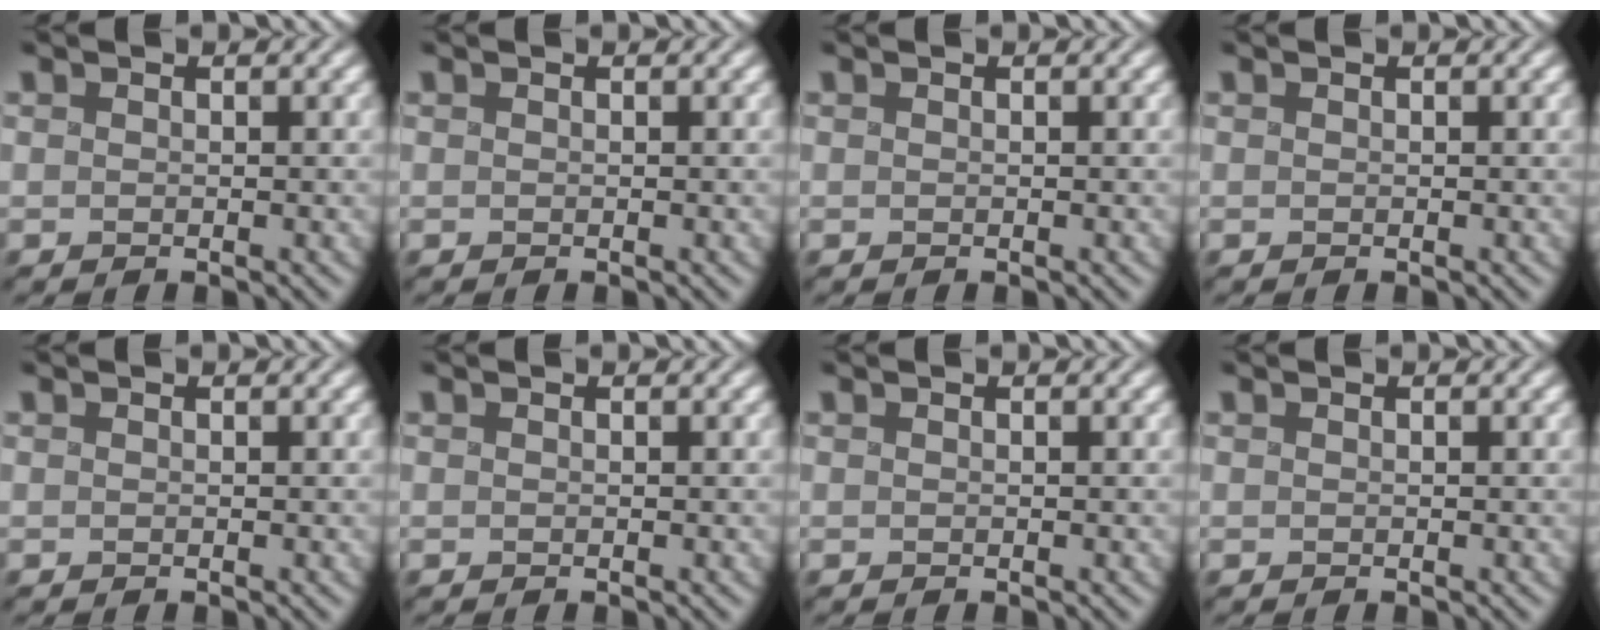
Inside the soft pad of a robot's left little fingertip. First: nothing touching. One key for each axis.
{"total": 0.0}
{"total": 0.0}
{"total": 0.0}
{"total": 0.0}
{"total": 0.0}
{"total": 0.0}
{"total": 0.0}